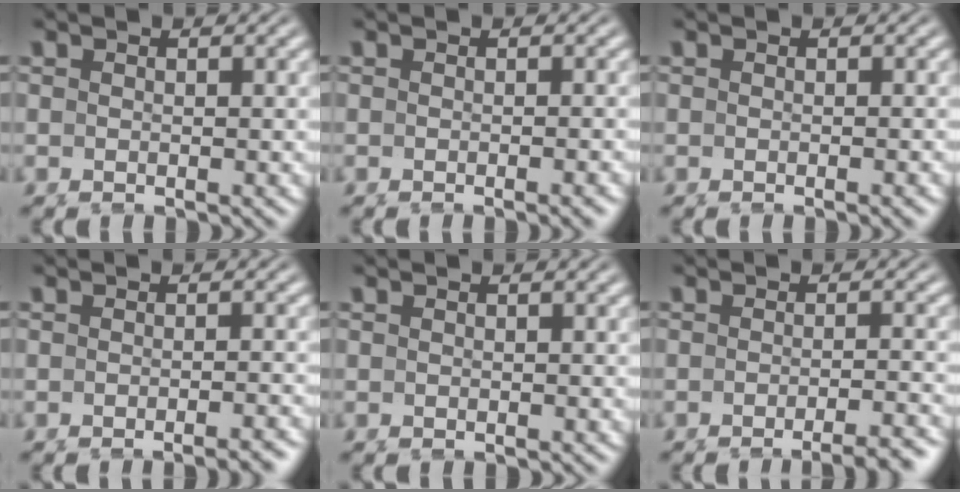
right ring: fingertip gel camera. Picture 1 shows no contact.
{"total": 1.0, "force": [-0.6, -0.4, 0.7], "torque": [-0.009, 0.004, -0.010]}
{"total": 0.7, "force": [-0.4, -0.3, 0.4], "torque": [-0.007, 0.003, -0.006]}
{"total": 2.4, "force": [-1.9, -0.2, 1.4], "torque": [-0.010, 0.005, -0.030]}
{"total": 0.0}
{"total": 3.5, "force": [-2.7, 0.1, 2.2], "torque": [-0.019, -0.002, -0.041]}